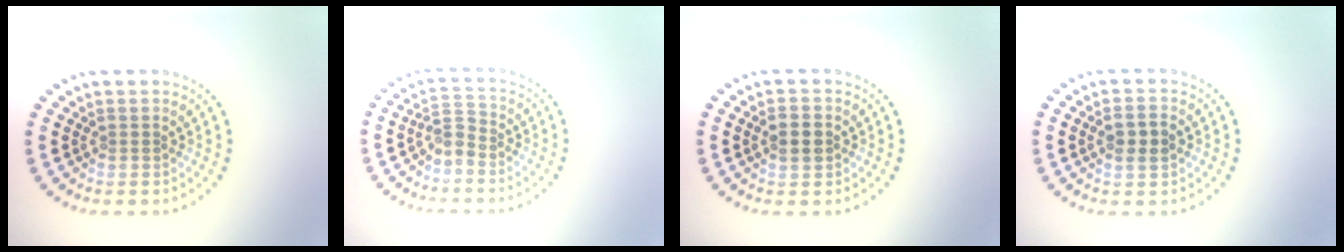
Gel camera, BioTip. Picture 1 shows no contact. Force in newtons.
{"total": 1.7, "press": 1.4, "slide": 1.0}
{"total": 2.3, "press": 2.3, "slide": 0.2}
{"total": 2.3, "press": 2.3, "slide": 0.4}